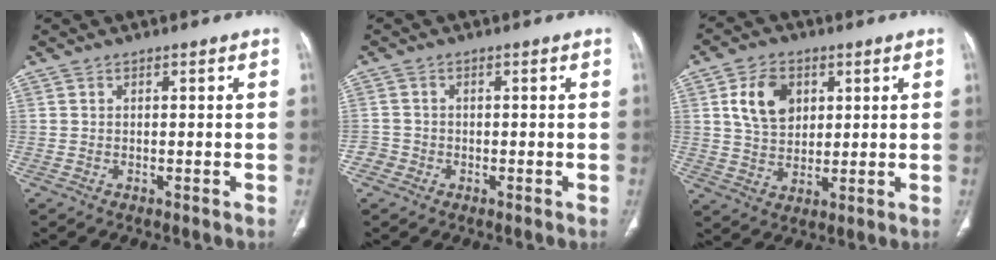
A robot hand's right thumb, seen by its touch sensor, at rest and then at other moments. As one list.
[{"total": 2.1, "force": [-1.0, 1.8, 0.1], "torque": [0.003, 0.012, -0.026]}, {"total": 9.5, "force": [3.1, 6.8, 5.8], "torque": [-0.082, -0.011, 0.061]}]